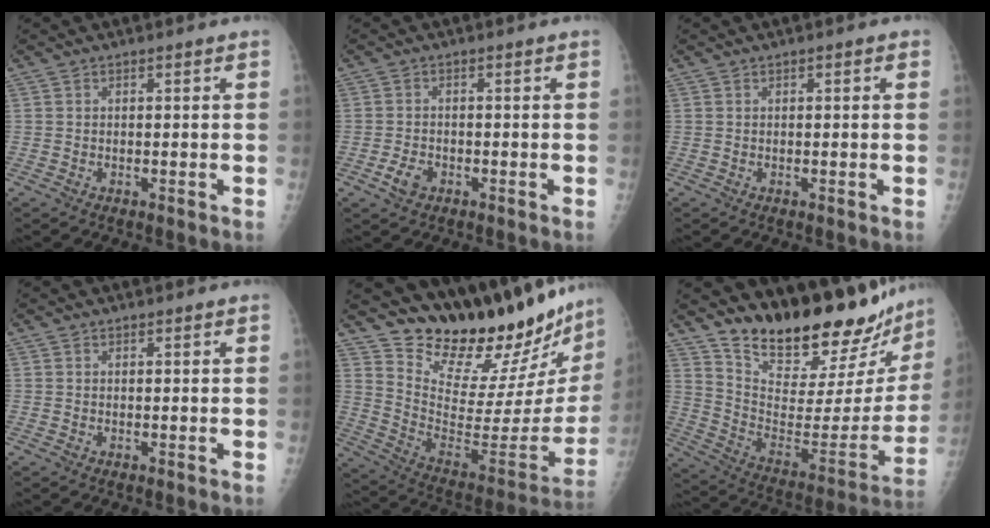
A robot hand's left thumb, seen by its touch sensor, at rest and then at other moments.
{"total": 3.0, "force": [-1.4, 2.0, 1.7], "torque": [-0.029, 0.003, -0.024]}
{"total": 0.8, "force": [0.3, 0.3, 0.6], "torque": [-0.006, 0.003, 0.002]}
{"total": 0.0}
{"total": 27.2, "force": [24.9, 5.2, 9.8], "torque": [-0.114, -0.214, 0.355]}
{"total": 26.0, "force": [23.2, 5.6, 10.2], "torque": [-0.127, -0.176, 0.341]}